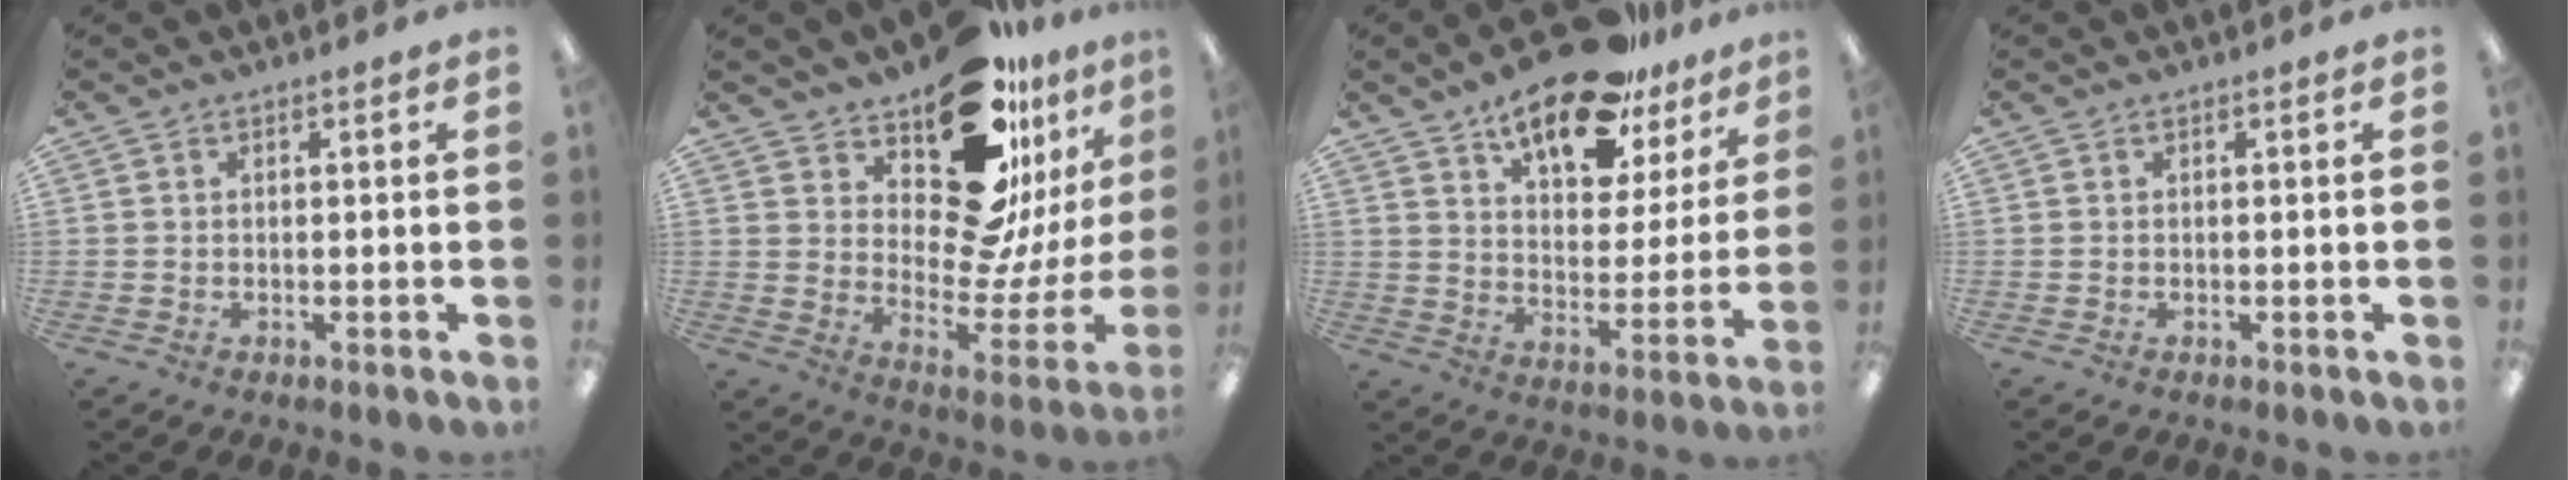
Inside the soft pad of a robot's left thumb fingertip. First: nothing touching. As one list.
[{"total": 21.0, "force": [14.2, 9.2, 12.4], "torque": [-0.171, -0.125, 0.245]}, {"total": 16.9, "force": [12.9, 6.6, 8.6], "torque": [-0.137, -0.074, 0.223]}, {"total": 0.0}]